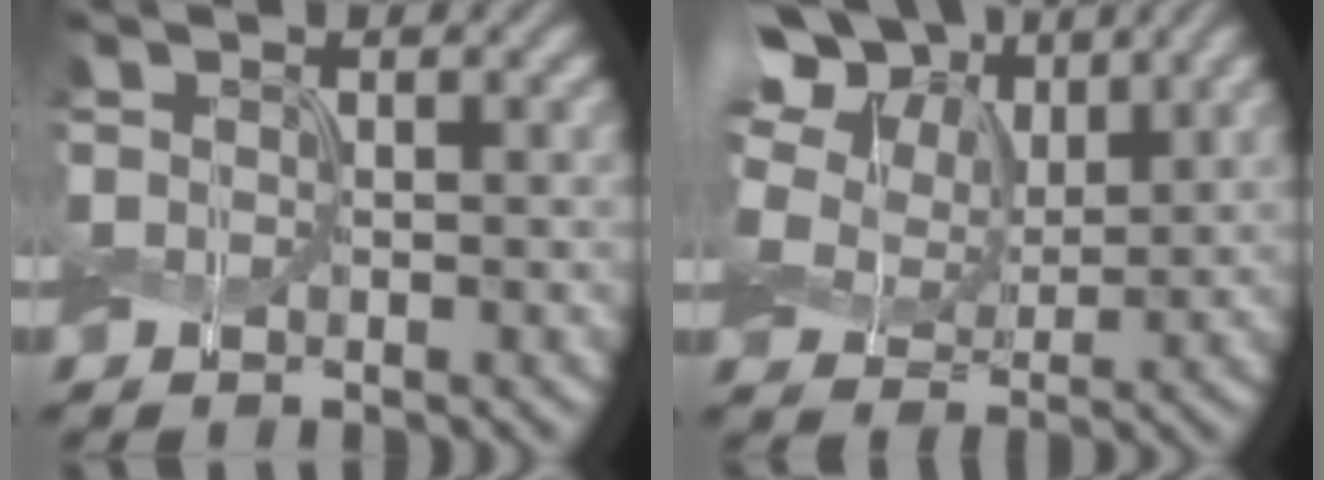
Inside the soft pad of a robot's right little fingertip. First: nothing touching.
{"total": 13.5, "force": [4.8, 9.9, 7.8], "torque": [-0.194, 0.039, 0.073]}